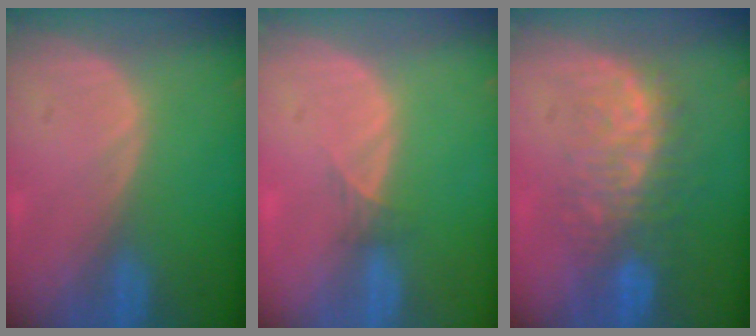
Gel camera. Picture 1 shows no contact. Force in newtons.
{"total": 1.3, "press": 1.0, "slide": 0.8}
{"total": 8.1, "press": 7.8, "slide": 2.2}